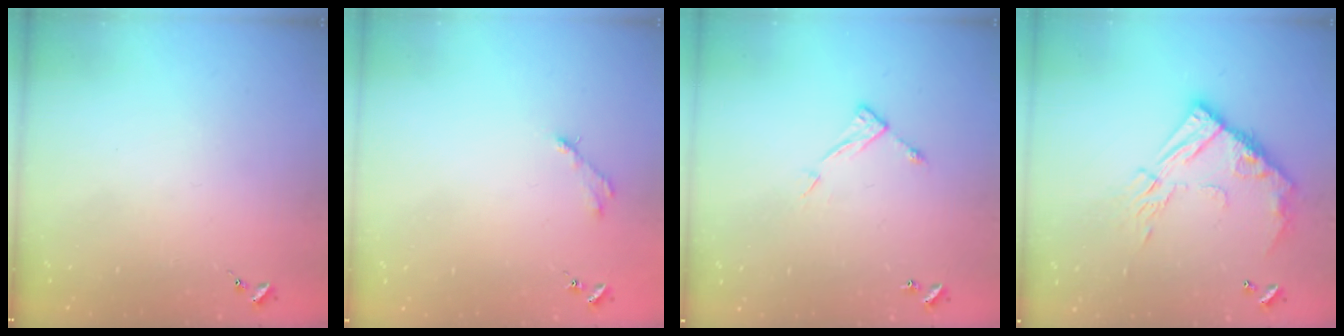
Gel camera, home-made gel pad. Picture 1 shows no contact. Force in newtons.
{"total": 2.8, "press": 2.8, "slide": 0.4}
{"total": 6.4, "press": 6.4, "slide": 0.3}
{"total": 14.5, "press": 14.5, "slide": 1.1}